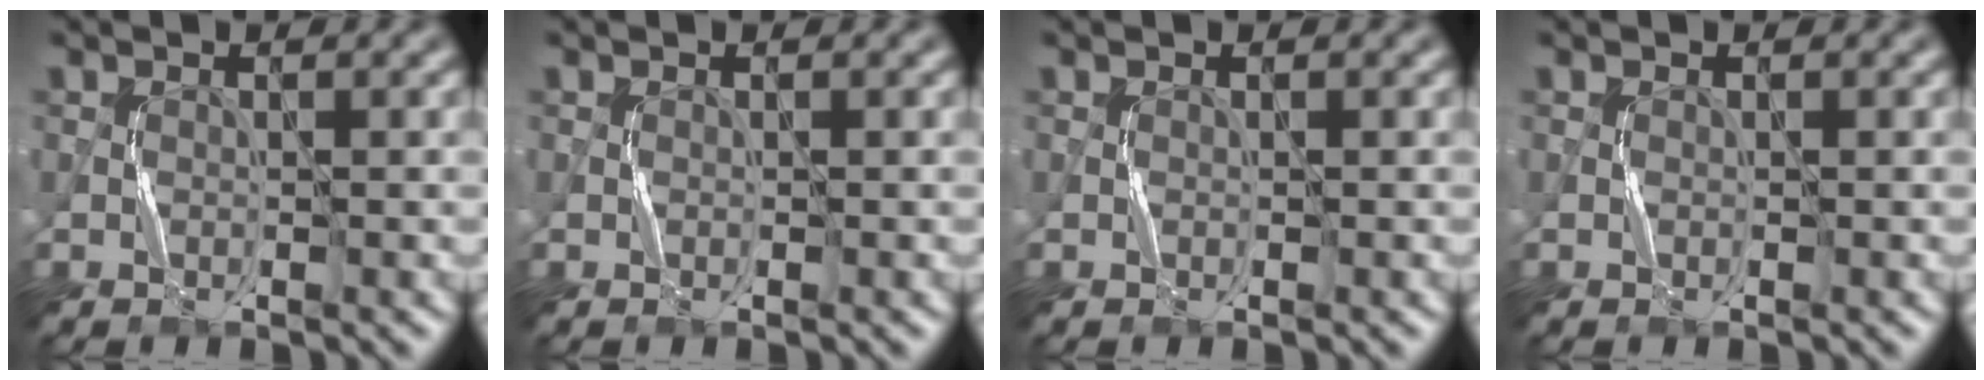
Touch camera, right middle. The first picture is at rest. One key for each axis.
{"total": 0.0}
{"total": 0.0}
{"total": 0.0}